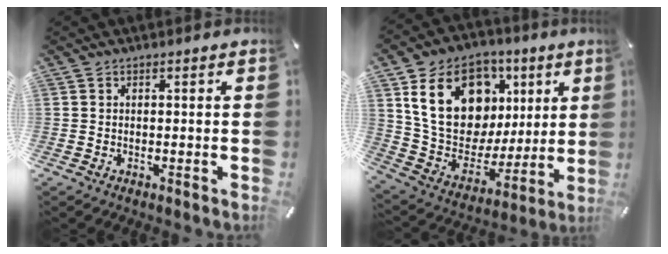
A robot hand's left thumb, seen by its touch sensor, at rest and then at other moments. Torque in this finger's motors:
{"motor_torque": [2.50, 2.51, 1.48, -1.29, 0.65]}